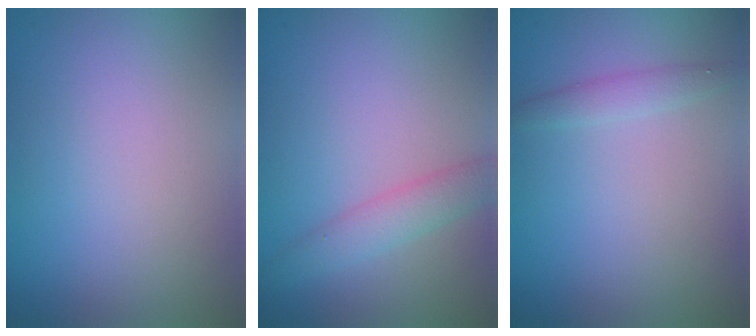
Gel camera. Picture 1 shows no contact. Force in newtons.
{"total": 2.7, "press": 2.7, "slide": 0.2}
{"total": 1.3, "press": 1.3, "slide": 0.1}